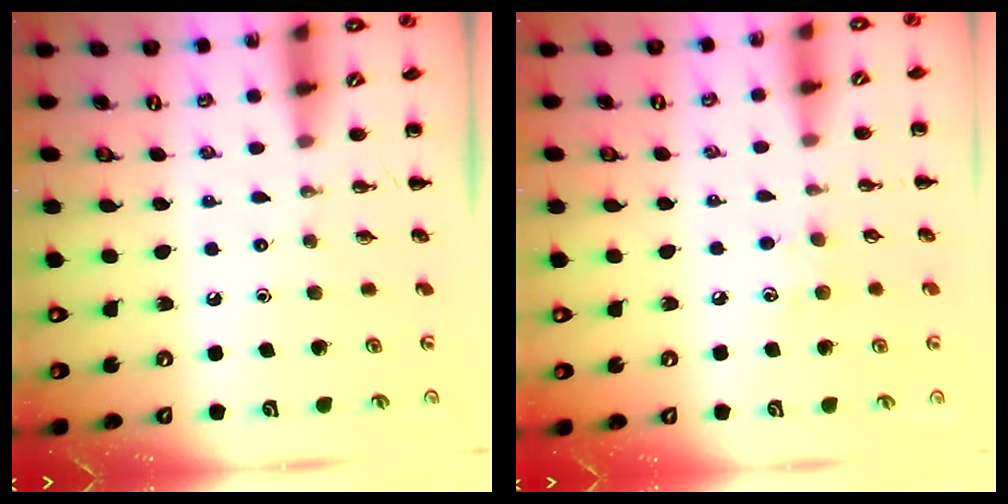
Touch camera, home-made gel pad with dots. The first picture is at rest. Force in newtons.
{"total": 5.2, "press": 4.9, "slide": 1.6}